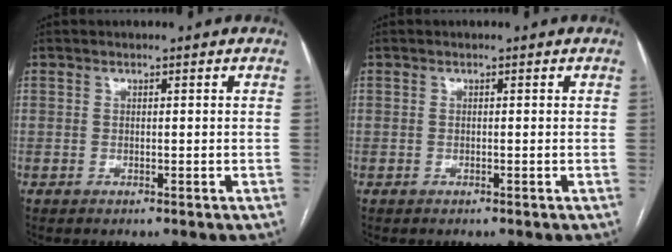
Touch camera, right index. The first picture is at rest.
{"total": 0.0}